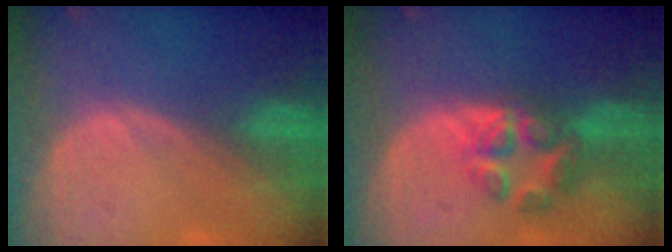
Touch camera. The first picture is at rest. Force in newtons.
{"total": 6.8, "press": 5.8, "slide": 3.6}